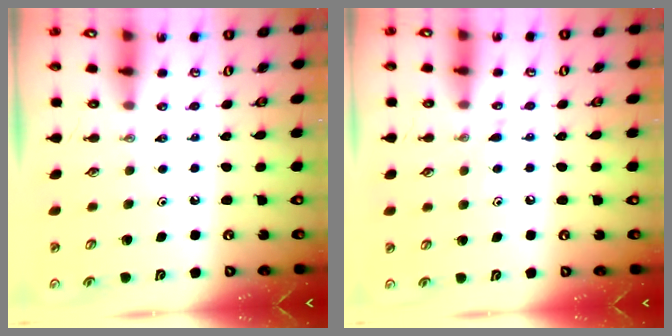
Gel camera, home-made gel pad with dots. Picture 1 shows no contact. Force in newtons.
{"total": 4.9, "press": 4.8, "slide": 0.5}